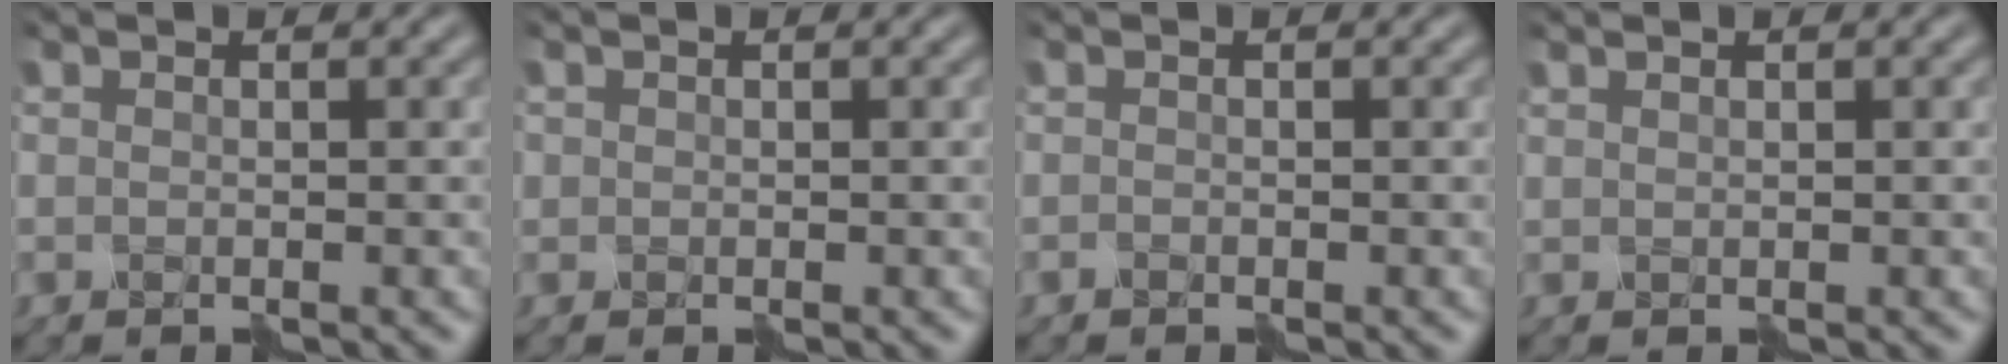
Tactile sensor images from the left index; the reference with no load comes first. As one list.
[{"total": 0.6, "force": [0.1, 0.5, -0.2], "torque": [0.007, -0.002, -0.002]}, {"total": 0.0}, {"total": 0.6, "force": [0.6, 0.0, -0.1], "torque": [0.001, 0.001, 0.010]}]